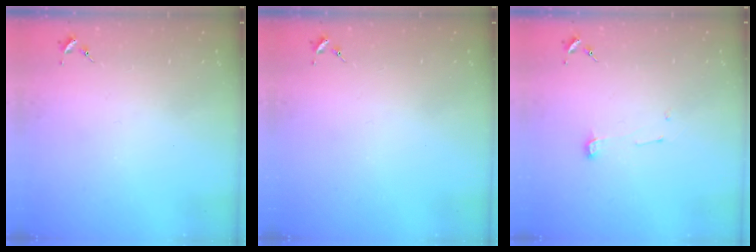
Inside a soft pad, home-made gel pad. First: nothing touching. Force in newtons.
{"total": 0.0}
{"total": 3.8, "press": 3.8, "slide": 0.5}